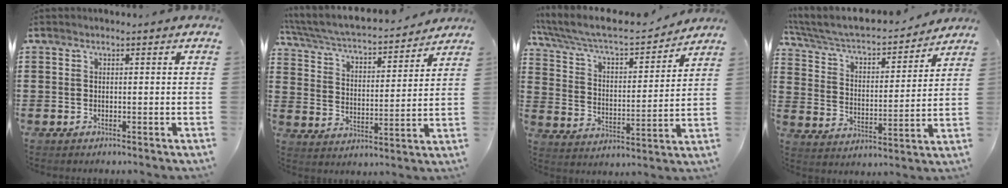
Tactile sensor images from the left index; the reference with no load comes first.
{"total": 4.8, "force": [4.5, 0.5, 1.8], "torque": [-0.056, -0.033, 0.070]}
{"total": 6.9, "force": [6.1, 1.2, 3.0], "torque": [-0.087, -0.042, 0.100]}
{"total": 5.4, "force": [4.6, 1.4, 2.4], "torque": [-0.068, -0.035, 0.073]}